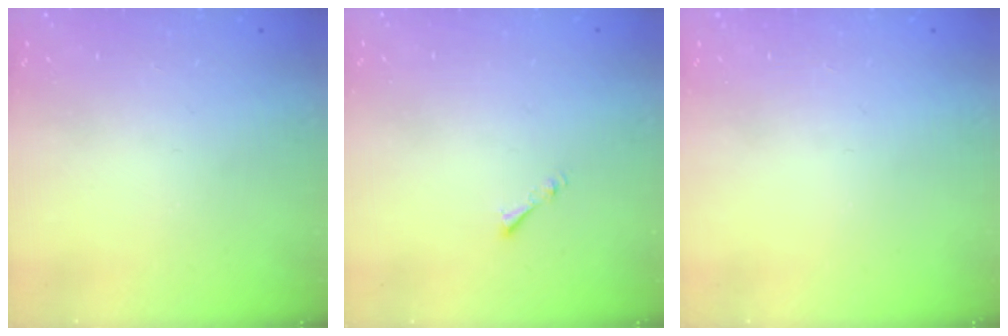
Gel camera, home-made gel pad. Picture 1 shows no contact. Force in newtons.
{"total": 0.8, "press": 0.7, "slide": 0.3}
{"total": 0.0}